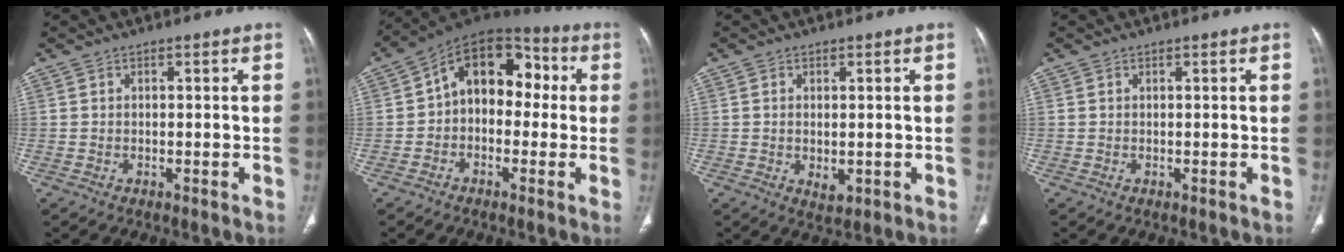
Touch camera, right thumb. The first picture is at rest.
{"total": 13.7, "force": [0.8, 9.6, 9.8], "torque": [-0.094, 0.049, -0.007]}
{"total": 3.0, "force": [-0.4, 1.8, 2.3], "torque": [-0.038, -0.005, -0.001]}
{"total": 0.0}